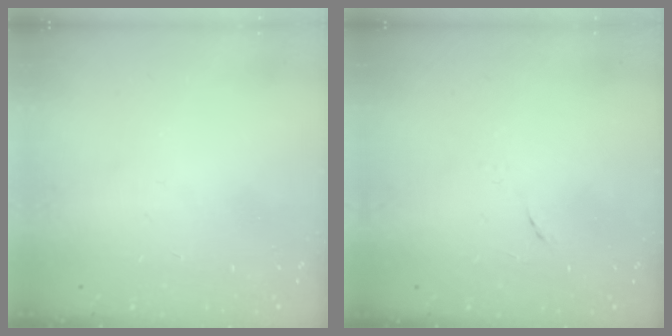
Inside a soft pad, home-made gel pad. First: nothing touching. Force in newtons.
{"total": 5.7, "press": 5.6, "slide": 0.6}